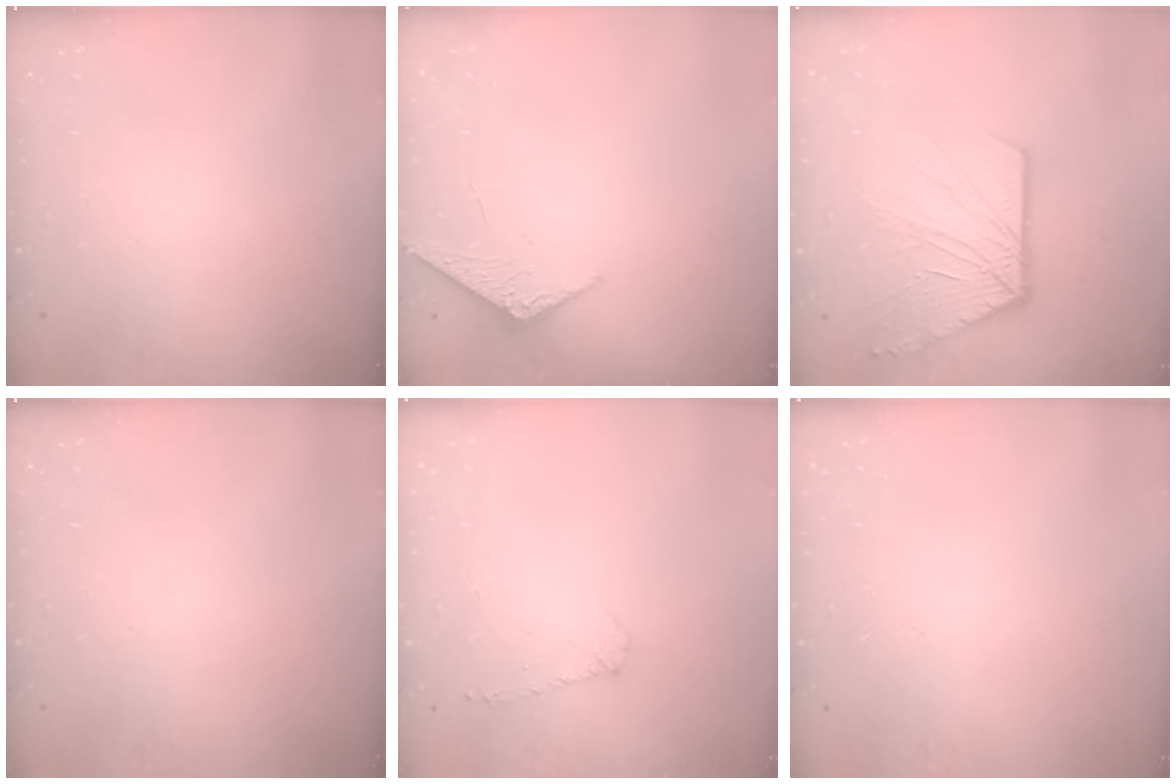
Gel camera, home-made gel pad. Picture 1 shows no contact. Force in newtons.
{"total": 2.4, "press": 2.4, "slide": 0.3}
{"total": 13.7, "press": 13.6, "slide": 0.8}
{"total": 0.0}
{"total": 6.1, "press": 6.0, "slide": 0.8}
{"total": 0.0}